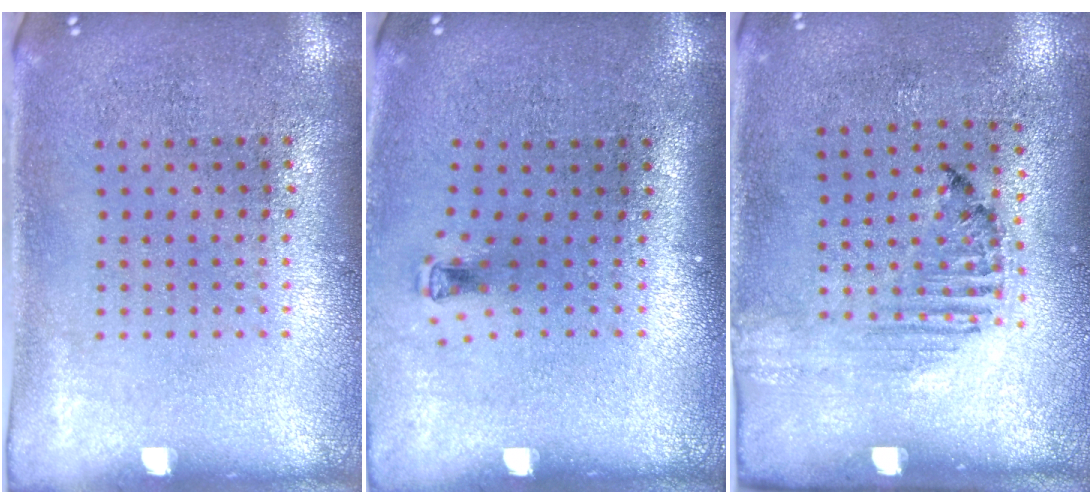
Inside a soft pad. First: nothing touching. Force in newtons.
{"total": 0.6, "press": 0.3, "slide": 0.6}
{"total": 1.3, "press": 1.1, "slide": 0.6}